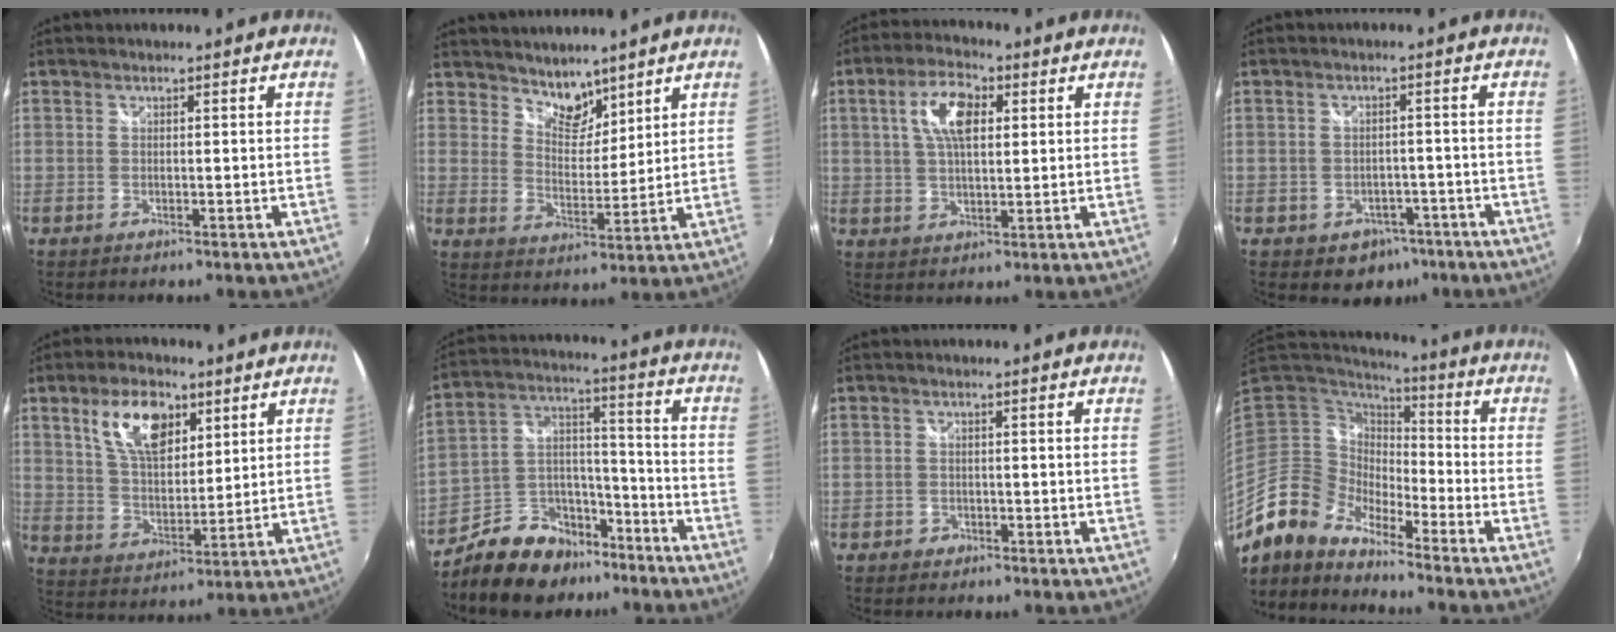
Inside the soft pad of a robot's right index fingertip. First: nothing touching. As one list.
[{"total": 6.7, "force": [5.5, 3.2, 2.0], "torque": [-0.018, -0.002, 0.096]}, {"total": 8.8, "force": [2.6, 4.1, 7.3], "torque": [-0.138, 0.017, 0.046]}, {"total": 6.0, "force": [-3.6, 4.5, 1.6], "torque": [-0.037, 0.011, -0.035]}, {"total": 11.8, "force": [5.9, 6.1, 8.3], "torque": [-0.148, 0.014, 0.111]}, {"total": 14.3, "force": [-9.7, 8.9, 5.8], "torque": [-0.124, 0.053, -0.147]}, {"total": 1.8, "force": [-1.1, 1.4, 0.3], "torque": [-0.011, 0.001, -0.017]}, {"total": 9.2, "force": [-7.6, 4.3, 2.8], "torque": [-0.047, 0.013, -0.165]}]